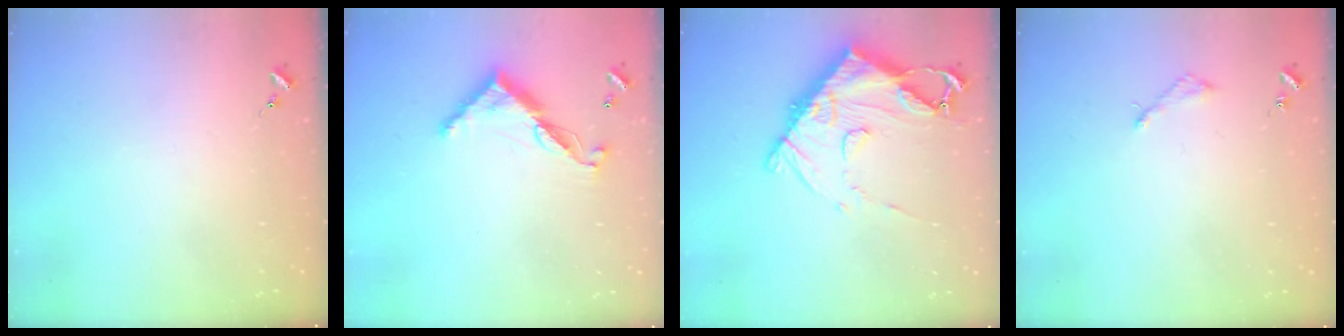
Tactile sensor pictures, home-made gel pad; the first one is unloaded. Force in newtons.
{"total": 11.0, "press": 11.0, "slide": 0.4}
{"total": 15.2, "press": 15.1, "slide": 1.6}
{"total": 3.1, "press": 3.0, "slide": 0.3}